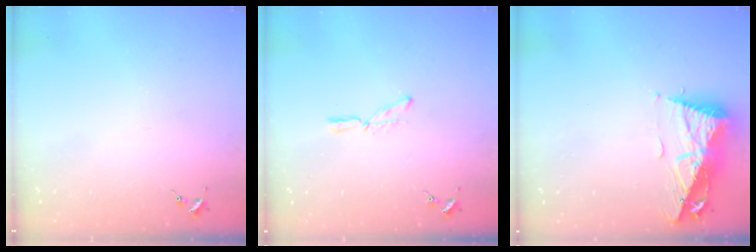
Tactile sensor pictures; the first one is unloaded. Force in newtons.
{"total": 6.4, "press": 6.4, "slide": 0.3}
{"total": 11.0, "press": 10.9, "slide": 1.3}